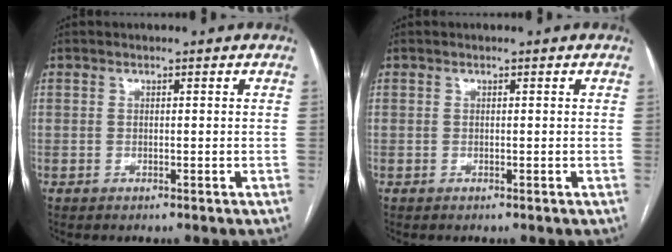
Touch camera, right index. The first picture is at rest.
{"total": 0.0}